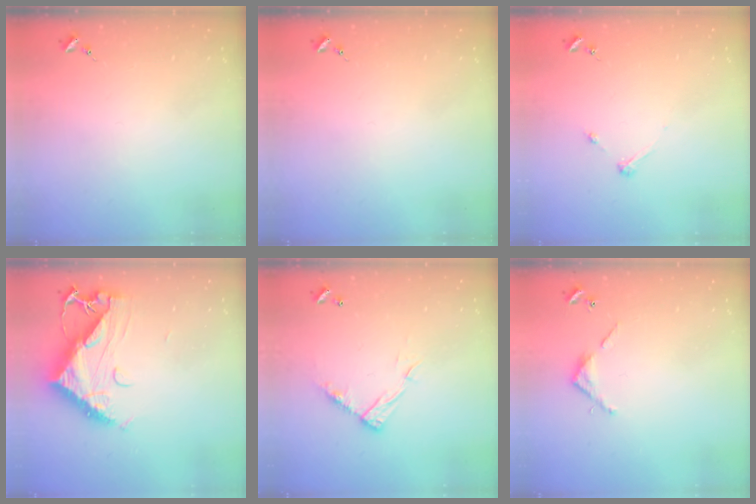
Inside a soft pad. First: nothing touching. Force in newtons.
{"total": 0.0}
{"total": 3.2, "press": 3.2, "slide": 0.4}
{"total": 11.6, "press": 11.6, "slide": 1.1}
{"total": 10.6, "press": 10.6, "slide": 0.4}
{"total": 3.5, "press": 3.5, "slide": 0.2}